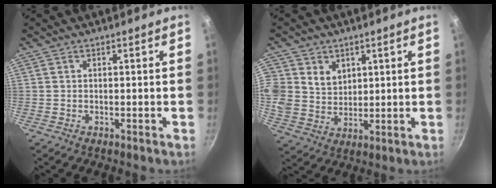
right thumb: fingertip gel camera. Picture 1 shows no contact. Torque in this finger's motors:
{"motor_torque": [0.18, 0.26, 0.44, -0.30, 0.08]}